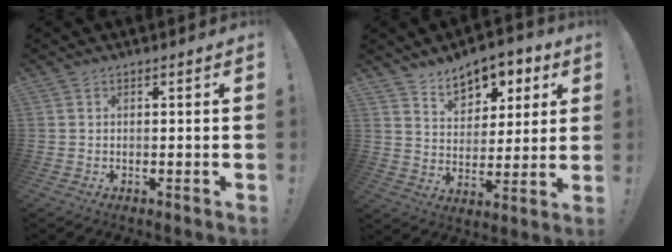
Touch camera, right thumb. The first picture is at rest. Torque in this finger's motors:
{"motor_torque": [0.17, 0.24, 0.38, 0.32, 0.13]}